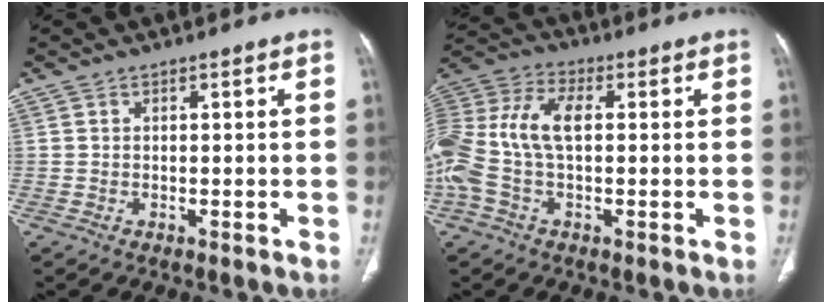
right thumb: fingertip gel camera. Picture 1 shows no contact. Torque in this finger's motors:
{"motor_torque": [1.20, 1.18, 1.20, -0.11, 0.23]}